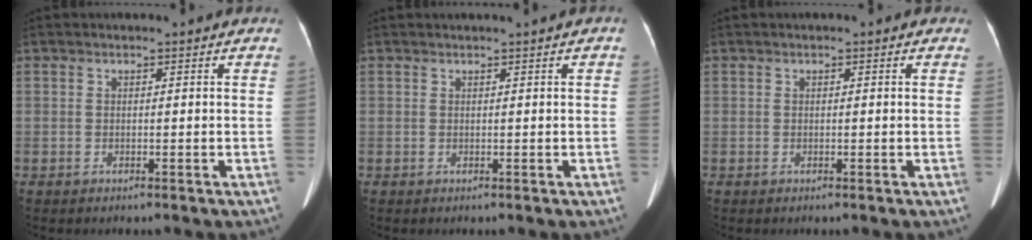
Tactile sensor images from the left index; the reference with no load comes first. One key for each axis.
{"total": 1.0, "fx": 0.6, "fy": -0.2, "fz": 0.7, "tx": -0.011, "ty": 0.010, "tz": 0.011}
{"total": 0.6, "fx": 0.3, "fy": 0.3, "fz": 0.5, "tx": -0.010, "ty": 0.007, "tz": 0.002}